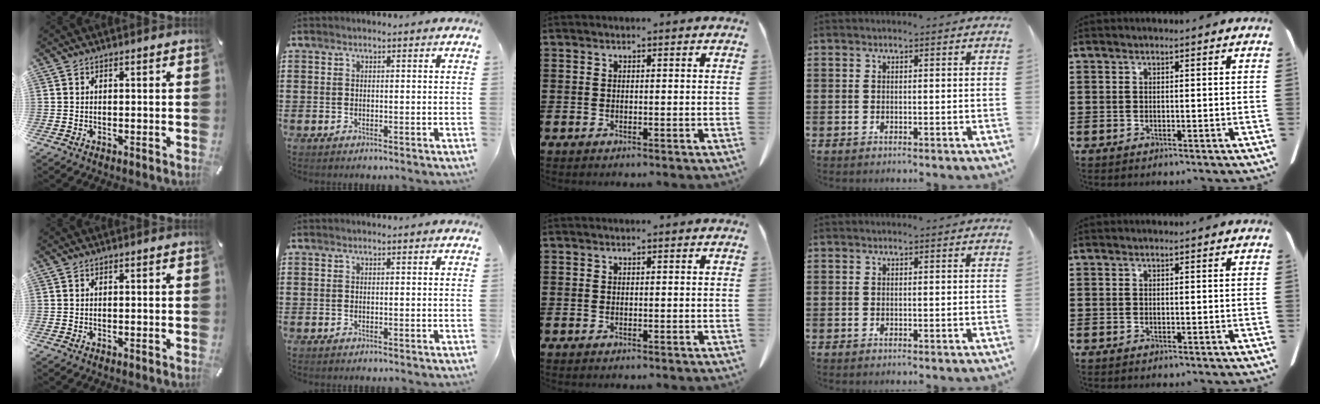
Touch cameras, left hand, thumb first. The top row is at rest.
{}